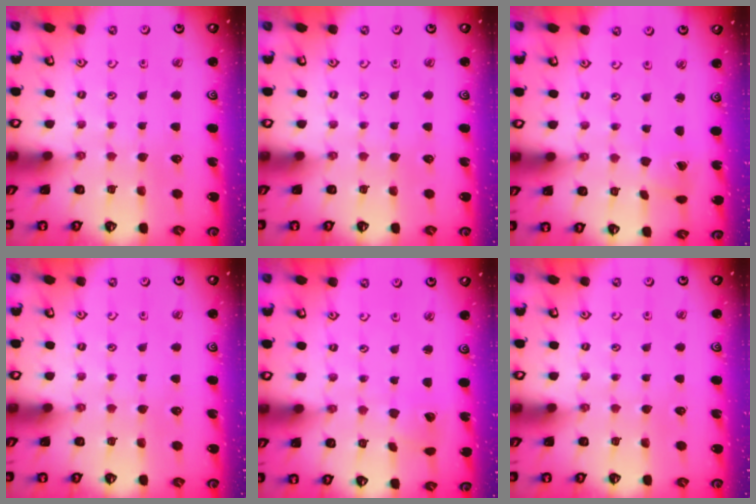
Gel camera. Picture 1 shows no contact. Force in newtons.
{"total": 0.0}
{"total": 2.5, "press": 2.5, "slide": 0.1}
{"total": 0.0}
{"total": 2.2, "press": 2.2, "slide": 0.2}
{"total": 0.0}